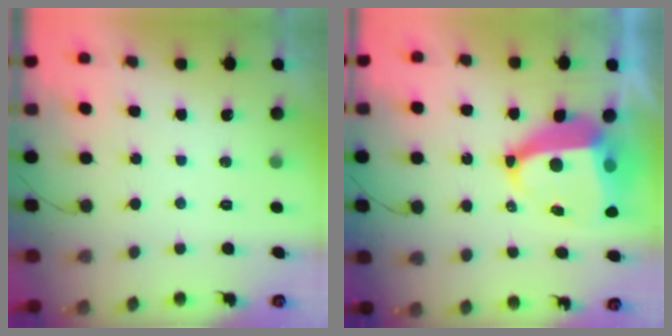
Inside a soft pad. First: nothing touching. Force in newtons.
{"total": 13.7, "press": 13.6, "slide": 1.4}